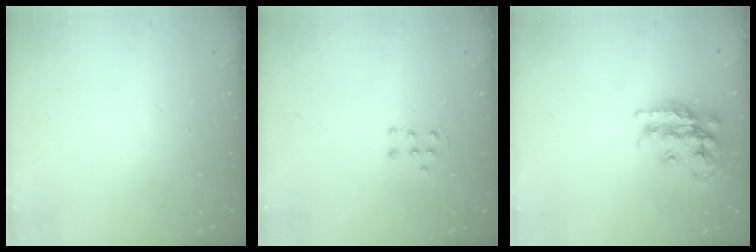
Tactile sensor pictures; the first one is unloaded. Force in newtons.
{"total": 4.8, "press": 4.7, "slide": 0.8}
{"total": 17.3, "press": 17.3, "slide": 1.0}